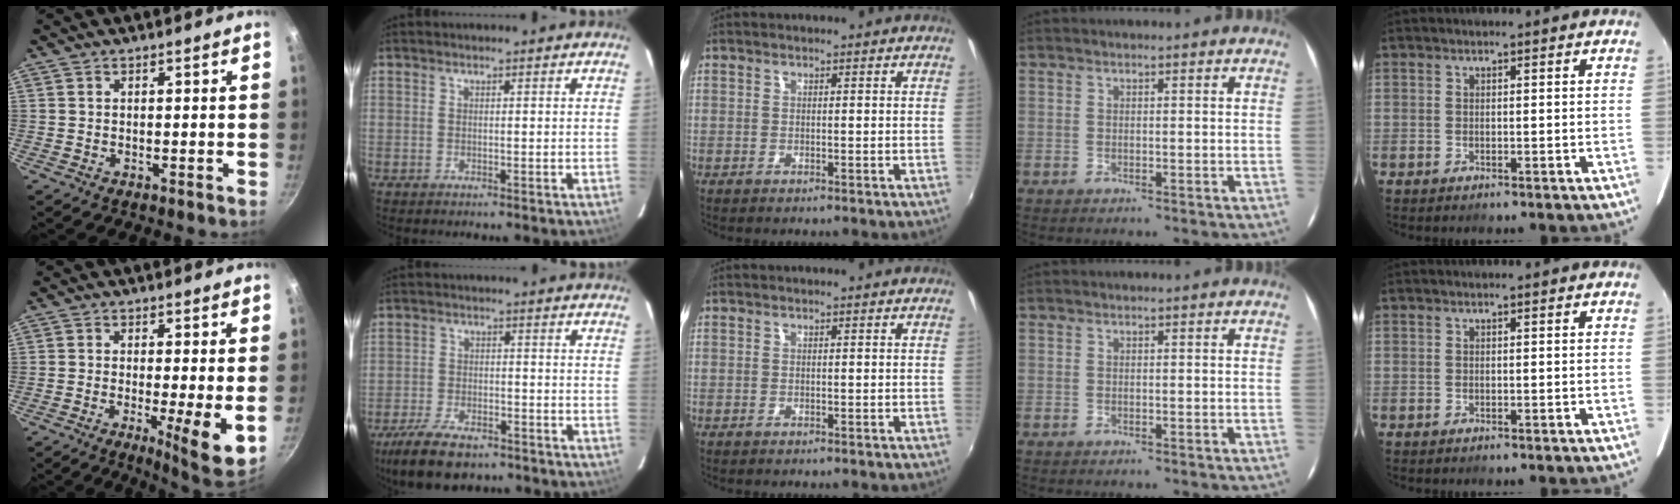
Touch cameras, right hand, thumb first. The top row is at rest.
{"thumb": {"total": 9.2, "force": [-1.5, 1.3, 9.0], "torque": [-0.131, -0.015, -0.018]}, "index": {"total": 11.1, "force": [-8.2, 4.6, 5.9], "torque": [-0.146, -0.020, -0.142]}}